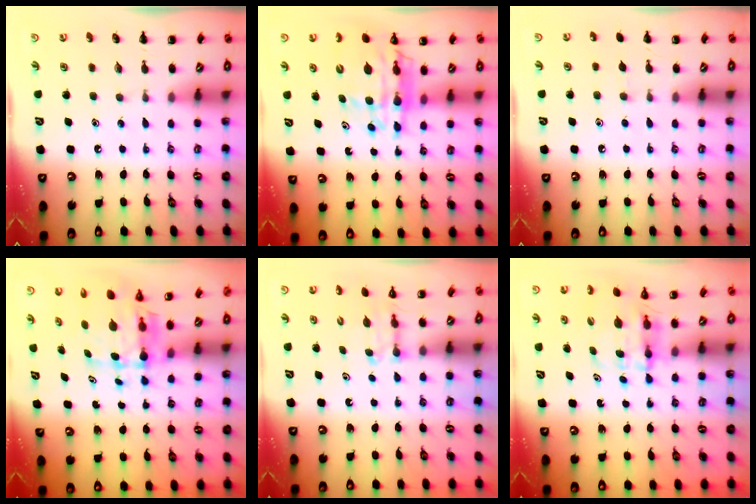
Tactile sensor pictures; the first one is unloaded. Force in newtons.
{"total": 13.5, "press": 12.9, "slide": 3.8}
{"total": 2.5, "press": 2.2, "slide": 1.2}
{"total": 6.4, "press": 6.1, "slide": 2.0}
{"total": 2.6, "press": 2.4, "slide": 1.0}
{"total": 4.0, "press": 4.0, "slide": 0.1}